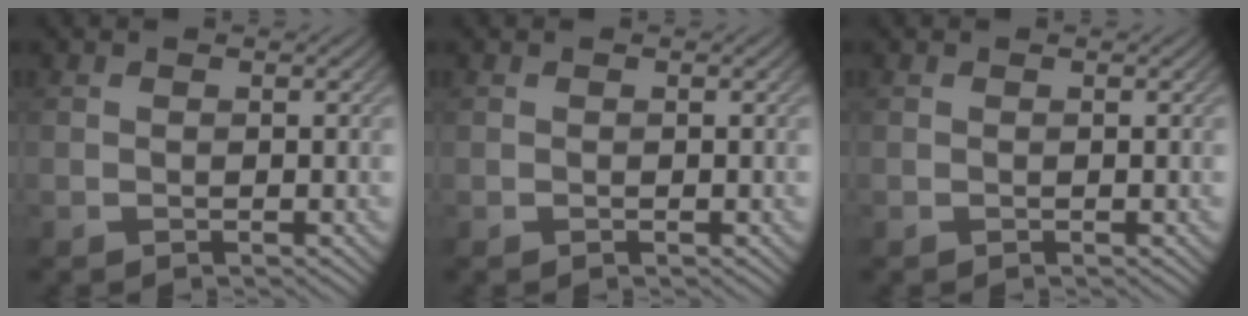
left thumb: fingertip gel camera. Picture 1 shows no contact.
{"total": 0.0}
{"total": 0.0}